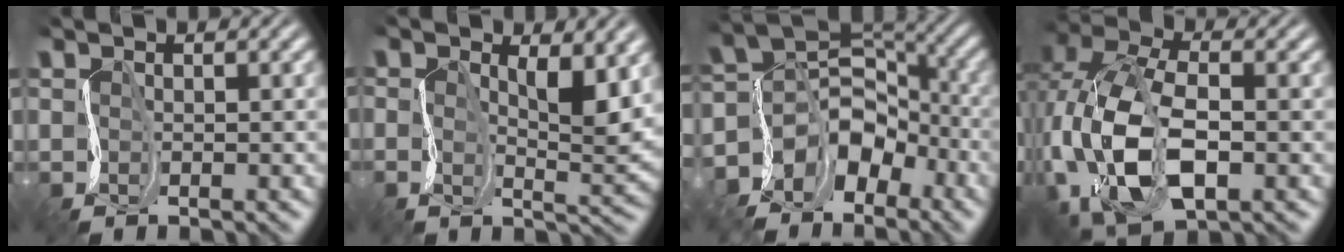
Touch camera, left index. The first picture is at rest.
{"total": 3.6, "force": [0.5, 1.3, 3.4], "torque": [-0.064, -0.003, 0.005]}
{"total": 7.6, "force": [-5.1, 5.2, 2.2], "torque": [-0.024, 0.004, -0.105]}
{"total": 11.7, "force": [-2.9, 6.9, 9.0], "torque": [-0.208, -0.009, -0.051]}